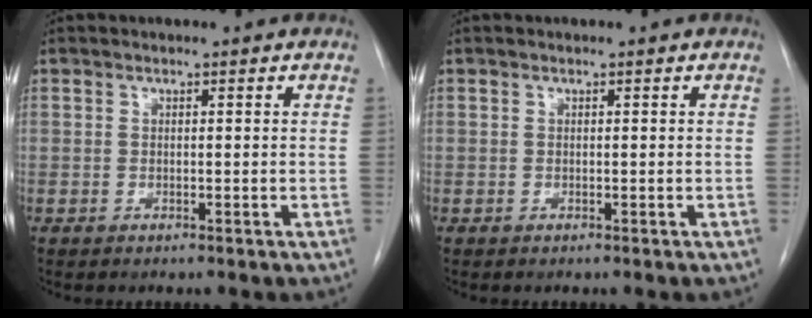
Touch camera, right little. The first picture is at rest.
{"total": 0.0}